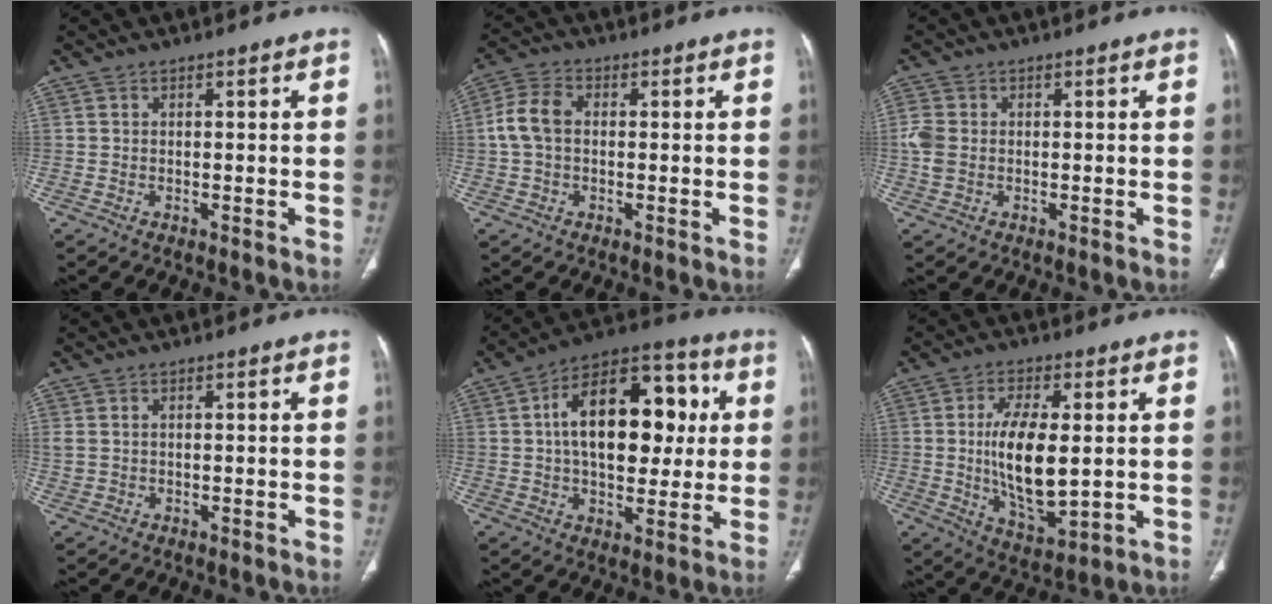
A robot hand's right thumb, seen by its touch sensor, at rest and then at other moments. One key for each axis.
{"total": 6.6, "fx": 0.2, "fy": 4.6, "fz": 4.7, "tx": -0.100, "ty": 0.021, "tz": -0.002}
{"total": 4.0, "fx": -0.1, "fy": 3.1, "fz": 2.6, "tx": -0.075, "ty": 0.004, "tz": -0.004}
{"total": 2.4, "fx": 0.5, "fy": 1.7, "fz": 1.6, "tx": -0.051, "ty": 0.010, "tz": 0.016}
{"total": 21.2, "fx": 3.3, "fy": 12.4, "fz": 16.9, "tx": -0.224, "ty": 0.023, "tz": 0.046}
{"total": 13.6, "fx": 0.4, "fy": 5.9, "fz": 12.3, "tx": -0.217, "ty": -0.020, "tz": 0.017}